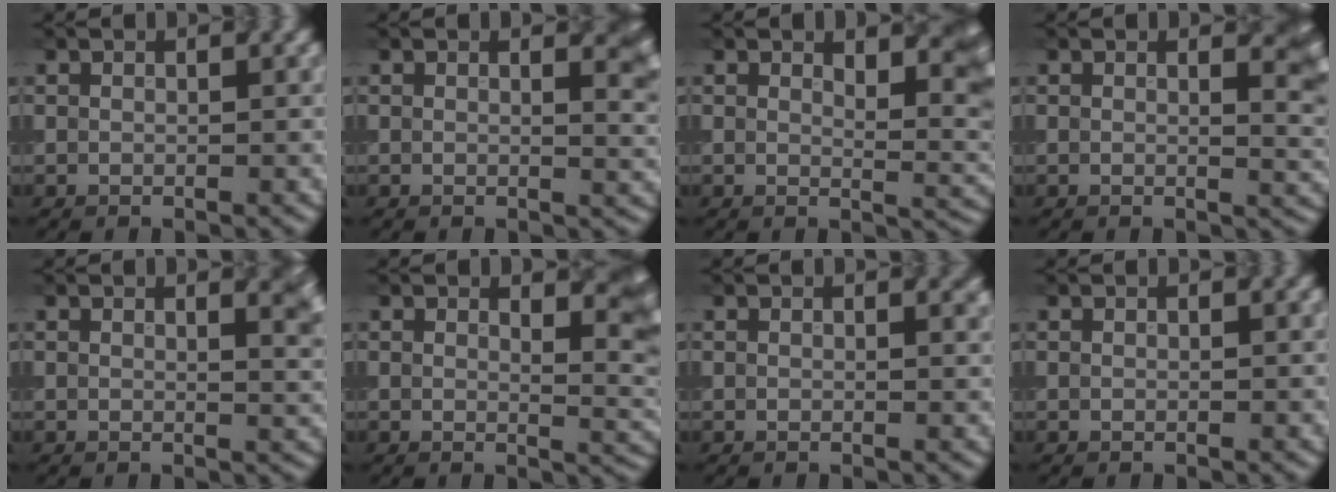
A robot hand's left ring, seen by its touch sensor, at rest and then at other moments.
{"total": 2.6, "force": [1.4, 0.8, 2.0], "torque": [-0.014, -0.003, 0.019]}
{"total": 4.6, "force": [2.3, 1.5, 3.7], "torque": [-0.036, -0.002, 0.034]}
{"total": 3.1, "force": [1.4, 0.9, 2.5], "torque": [-0.022, -0.003, 0.019]}
{"total": 2.6, "force": [1.5, 0.9, 1.9], "torque": [-0.007, 0.001, 0.019]}
{"total": 4.2, "force": [1.9, 1.3, 3.5], "torque": [-0.030, -0.002, 0.026]}
{"total": 0.7, "force": [0.4, 0.2, 0.5], "torque": [-0.002, -0.001, 0.006]}
{"total": 0.0}